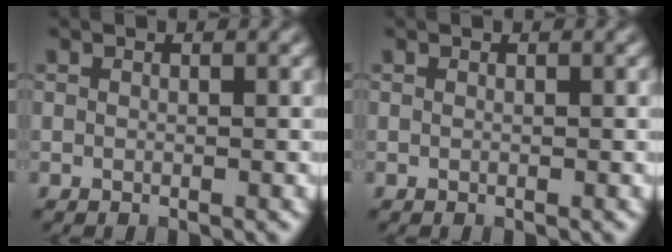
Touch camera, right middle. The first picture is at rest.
{"total": 0.0}